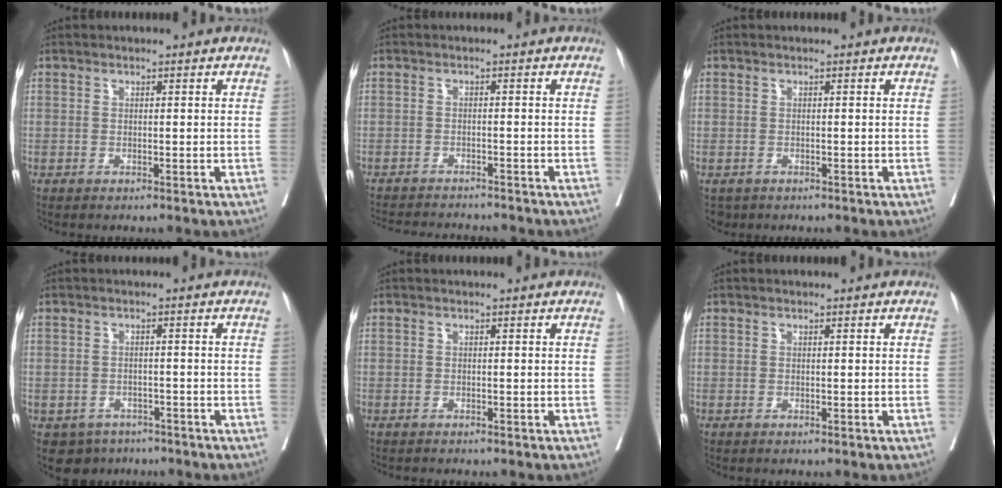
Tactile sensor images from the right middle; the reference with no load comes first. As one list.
[{"total": 9.9, "force": [-9.4, 0.8, 2.8], "torque": [-0.041, -0.005, -0.132]}, {"total": 1.9, "force": [-1.4, 1.3, 0.3], "torque": [-0.009, -0.001, -0.020]}, {"total": 4.8, "force": [-3.5, 3.3, 0.6], "torque": [-0.005, 0.004, -0.050]}, {"total": 0.9, "force": [-0.9, 0.0, 0.2], "torque": [-0.002, -0.001, -0.016]}, {"total": 0.0}]